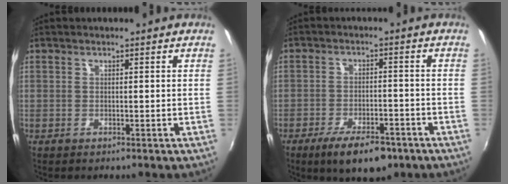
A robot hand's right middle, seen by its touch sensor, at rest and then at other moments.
{"total": 9.9, "force": [-6.8, 3.5, 6.3], "torque": [-0.131, -0.016, -0.104]}